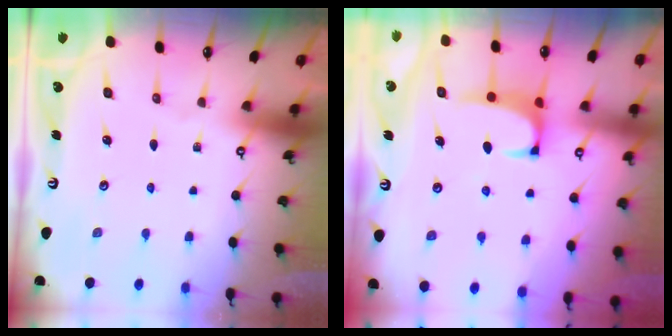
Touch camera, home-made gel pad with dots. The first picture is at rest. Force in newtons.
{"total": 0.9, "press": 0.6, "slide": 0.6}